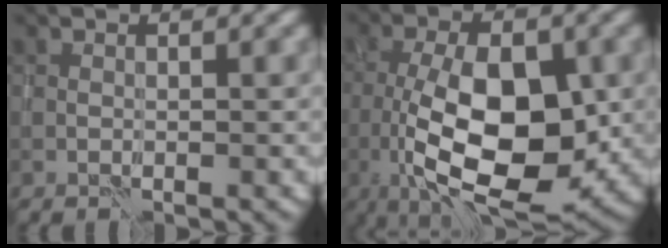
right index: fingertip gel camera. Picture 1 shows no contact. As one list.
[{"total": 12.5, "force": [-2.3, 5.6, 10.9], "torque": [-0.183, -0.009, -0.040]}]